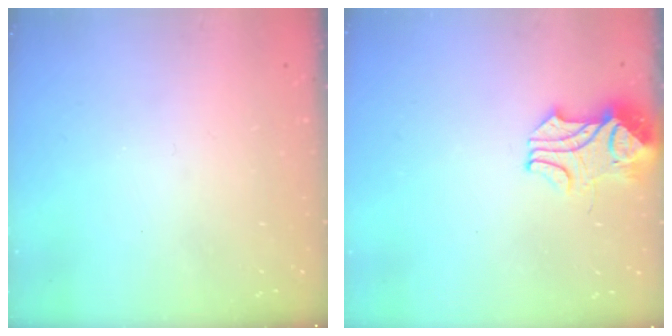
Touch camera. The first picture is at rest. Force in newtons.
{"total": 2.4, "press": 2.2, "slide": 1.0}